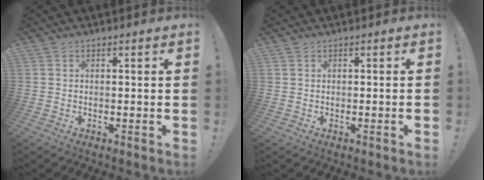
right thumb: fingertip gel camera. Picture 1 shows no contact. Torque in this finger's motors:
{"motor_torque": [0.12, 0.12, 0.07, 0.09, 0.06]}